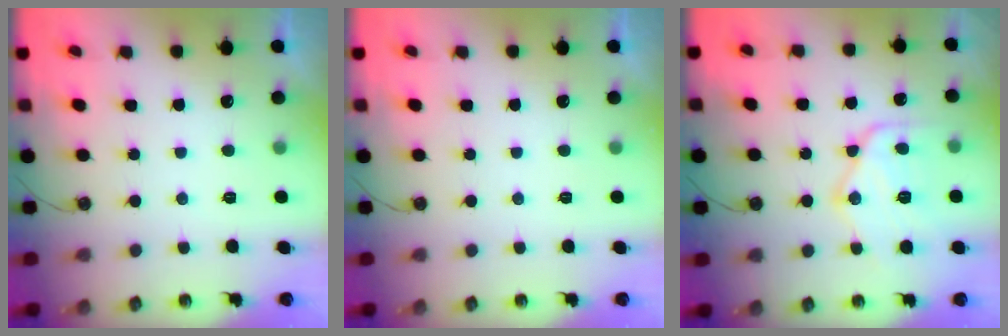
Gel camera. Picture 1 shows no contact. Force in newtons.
{"total": 0.0}
{"total": 16.9, "press": 16.8, "slide": 1.5}